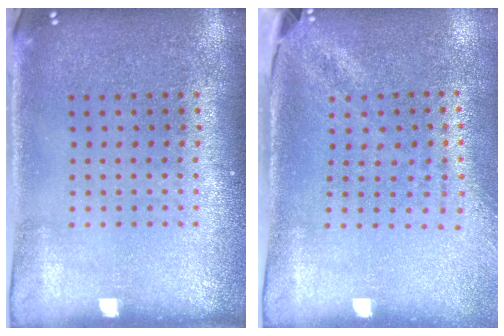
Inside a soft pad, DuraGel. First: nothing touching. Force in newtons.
{"total": 1.8, "press": 1.4, "slide": 1.2}